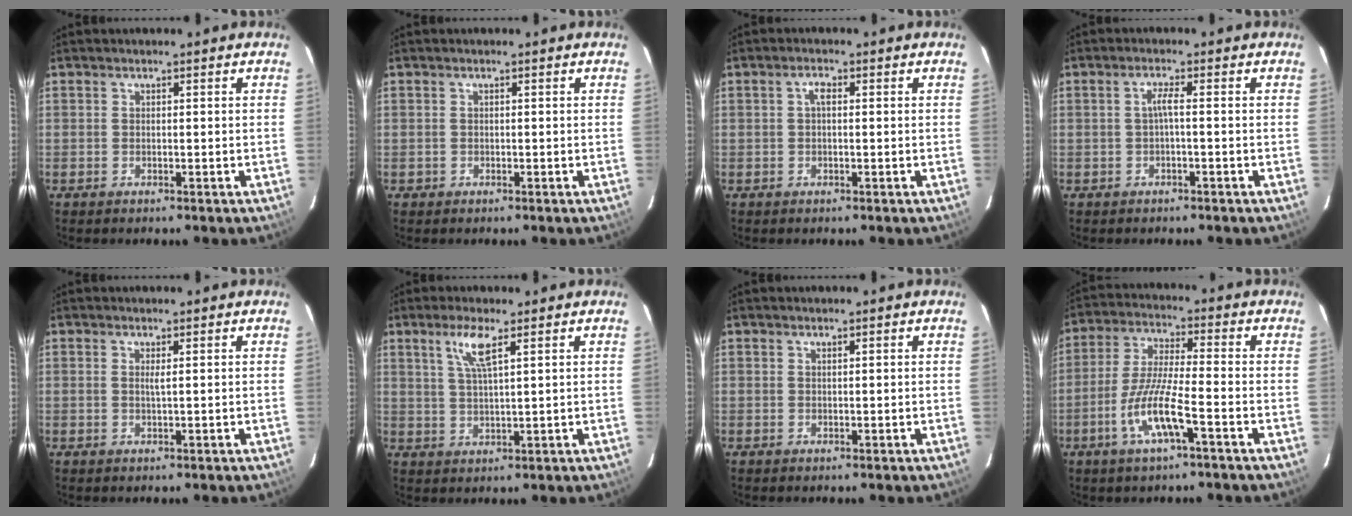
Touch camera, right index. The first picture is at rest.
{"total": 0.9, "force": [-0.2, 0.9, 0.0], "torque": [0.002, 0.004, -0.001]}
{"total": 1.6, "force": [0.2, 0.7, 1.5], "torque": [-0.029, 0.007, 0.001]}
{"total": 1.7, "force": [-0.5, -0.2, 1.6], "torque": [-0.032, 0.004, -0.010]}
{"total": 0.9, "force": [0.3, -0.2, 0.8], "torque": [-0.016, -0.001, 0.004]}
{"total": 5.2, "force": [2.8, 0.6, 4.3], "torque": [-0.088, 0.000, 0.056]}
{"total": 0.0}
{"total": 9.7, "force": [-4.5, 0.7, 8.6], "torque": [-0.183, -0.004, -0.088]}